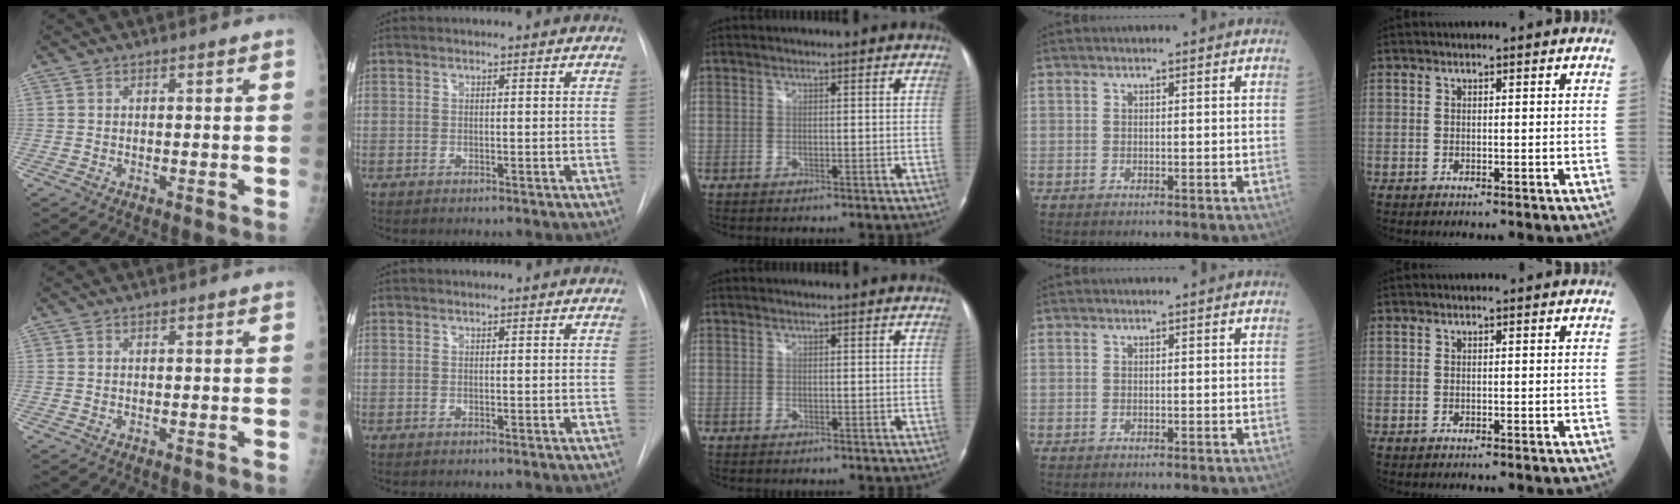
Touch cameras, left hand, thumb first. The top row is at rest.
{}